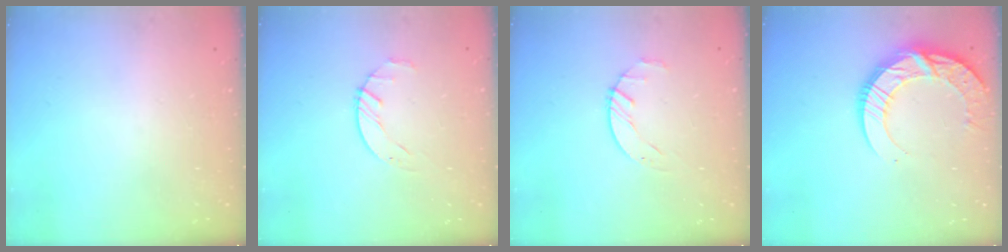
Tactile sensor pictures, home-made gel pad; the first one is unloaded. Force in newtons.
{"total": 2.1, "press": 2.1, "slide": 0.3}
{"total": 2.1, "press": 2.1, "slide": 0.3}
{"total": 14.6, "press": 14.6, "slide": 1.2}